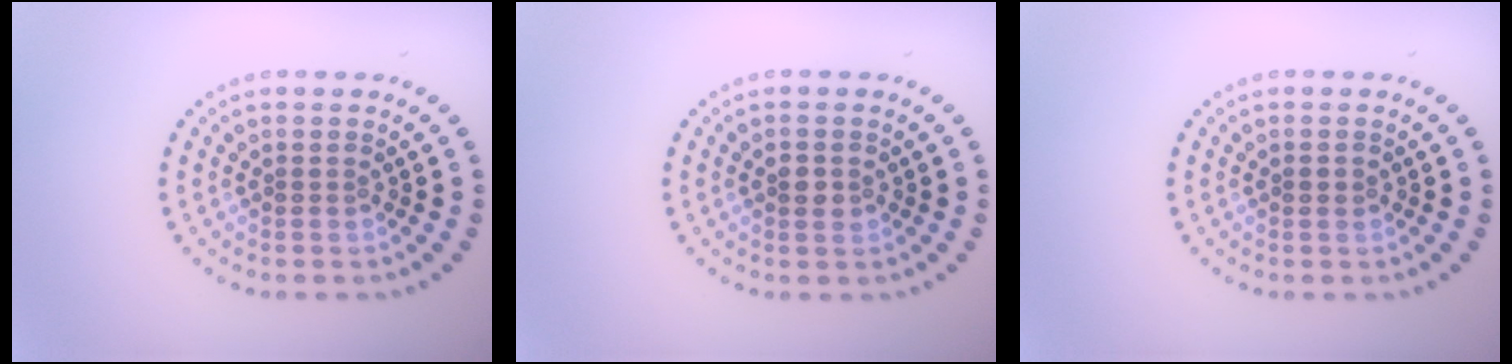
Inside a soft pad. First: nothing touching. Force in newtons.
{"total": 1.7, "press": 1.7, "slide": 0.0}
{"total": 0.9, "press": 0.9, "slide": 0.1}